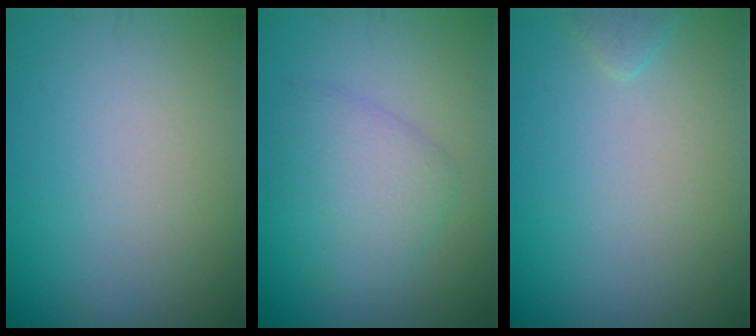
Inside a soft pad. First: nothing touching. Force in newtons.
{"total": 3.9, "press": 3.9, "slide": 0.2}
{"total": 1.0, "press": 1.0, "slide": 0.1}